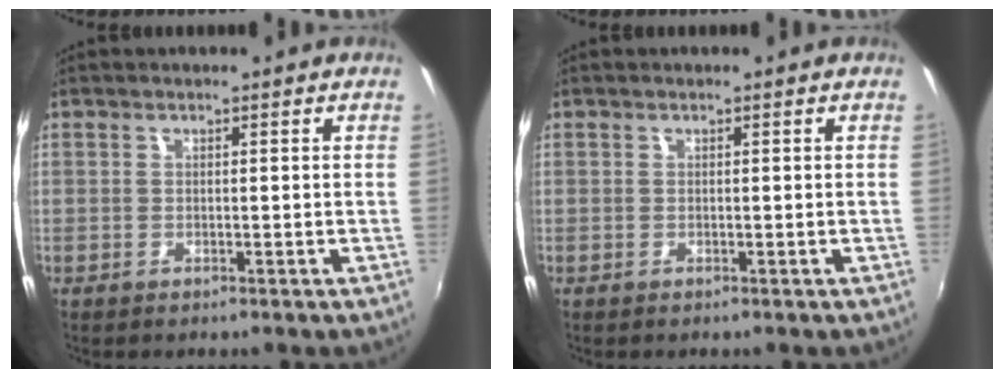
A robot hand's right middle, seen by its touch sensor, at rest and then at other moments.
{"total": 0.0}